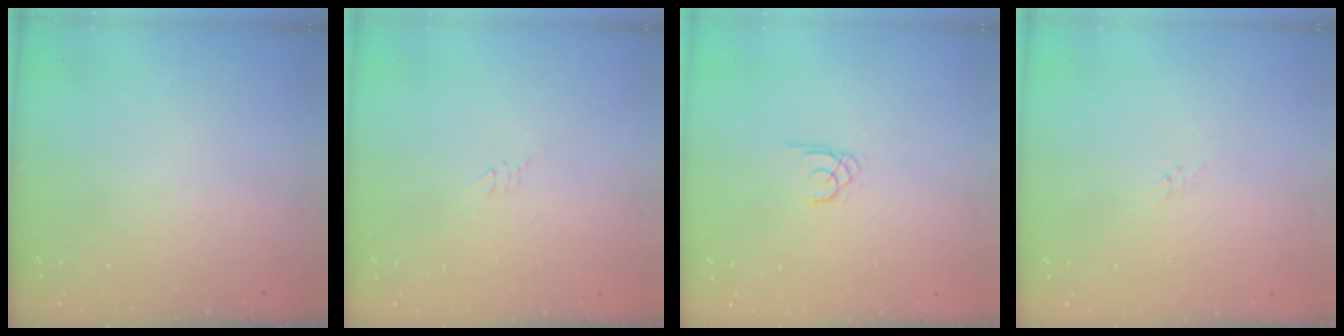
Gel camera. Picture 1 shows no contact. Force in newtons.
{"total": 2.6, "press": 2.6, "slide": 0.2}
{"total": 1.3, "press": 1.3, "slide": 0.1}
{"total": 0.5, "press": 0.5, "slide": 0.2}